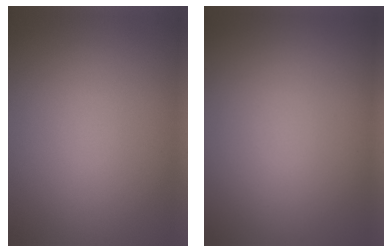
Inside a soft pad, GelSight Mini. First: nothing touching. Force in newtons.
{"total": 0.0}